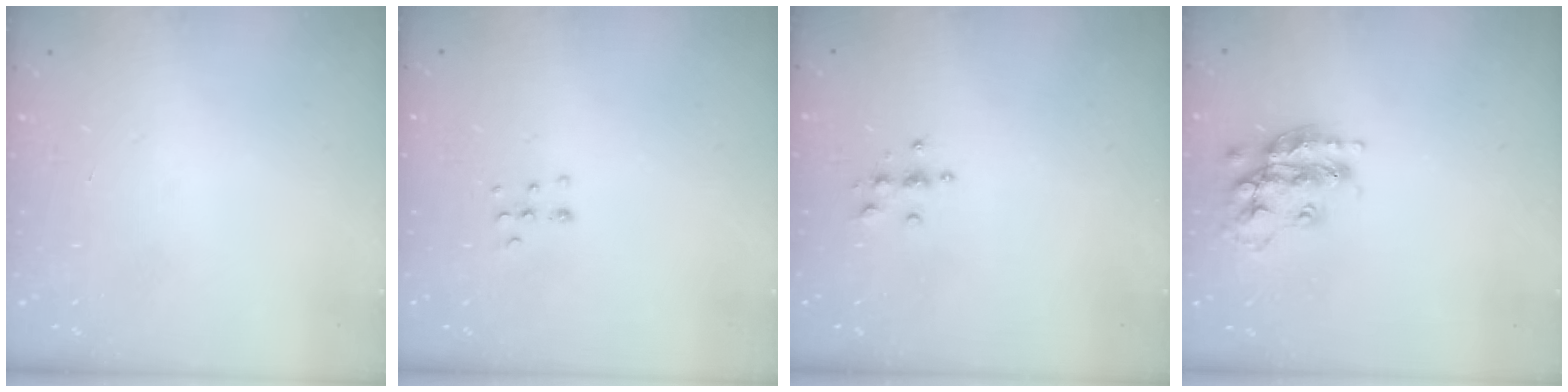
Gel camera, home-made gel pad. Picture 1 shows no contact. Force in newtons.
{"total": 4.3, "press": 4.2, "slide": 1.1}
{"total": 3.9, "press": 3.8, "slide": 0.4}
{"total": 16.3, "press": 16.3, "slide": 0.8}